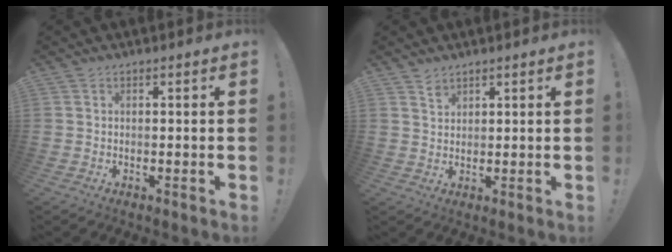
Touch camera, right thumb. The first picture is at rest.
{"total": 2.3, "force": [1.9, 1.1, 0.4], "torque": [0.013, -0.022, 0.032]}